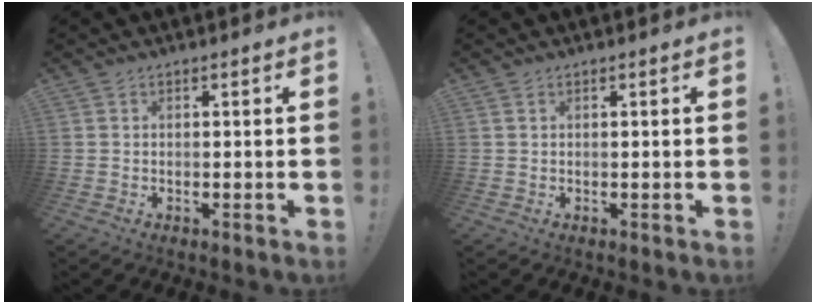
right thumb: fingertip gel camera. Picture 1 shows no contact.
{"total": 0.0}